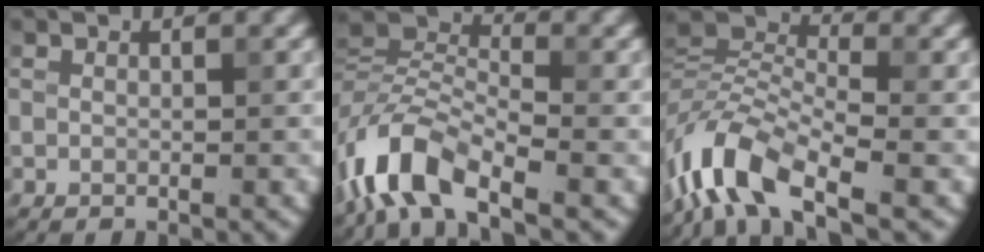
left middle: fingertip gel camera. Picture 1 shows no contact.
{"total": 8.1, "force": [-4.8, 3.4, 5.5], "torque": [-0.108, 0.007, -0.110]}
{"total": 8.6, "force": [-4.8, 3.6, 6.2], "torque": [-0.121, 0.011, -0.111]}